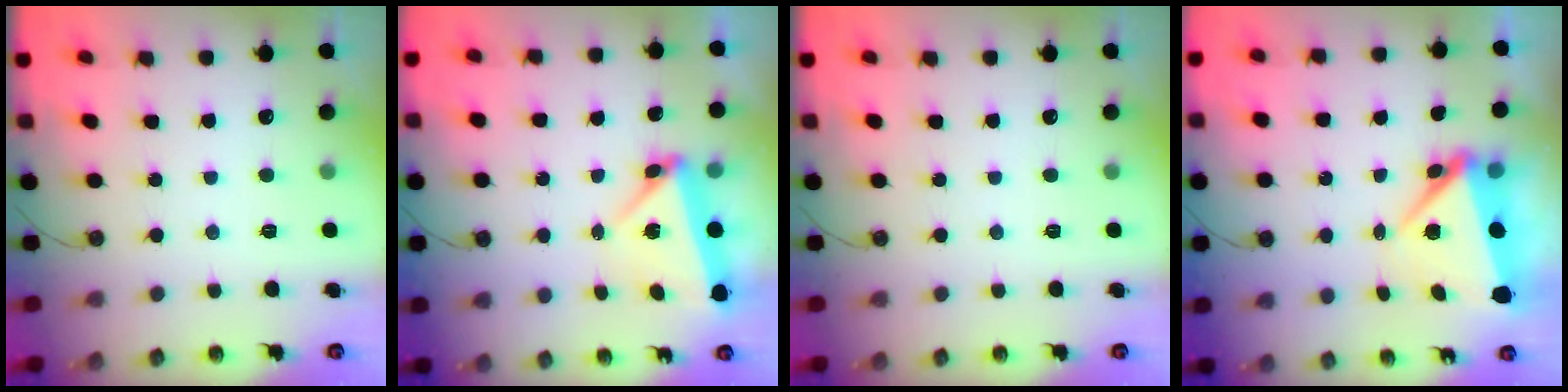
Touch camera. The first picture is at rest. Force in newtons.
{"total": 5.6, "press": 4.6, "slide": 3.2}
{"total": 0.0}
{"total": 6.8, "press": 6.7, "slide": 0.9}